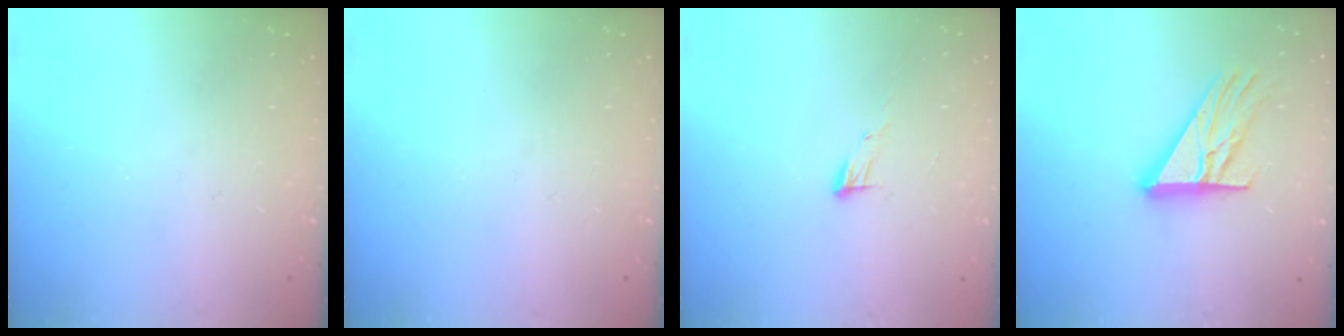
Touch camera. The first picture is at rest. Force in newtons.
{"total": 0.0}
{"total": 5.4, "press": 5.4, "slide": 0.5}
{"total": 14.6, "press": 14.5, "slide": 1.4}